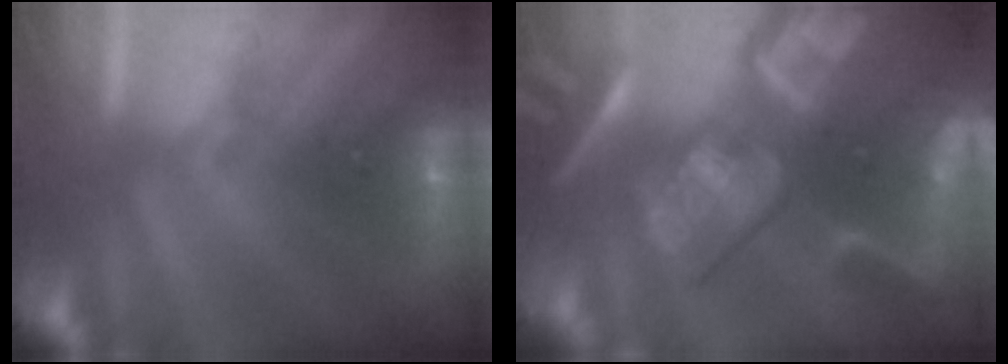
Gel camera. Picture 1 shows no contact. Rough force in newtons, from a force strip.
{"total": 8.1}